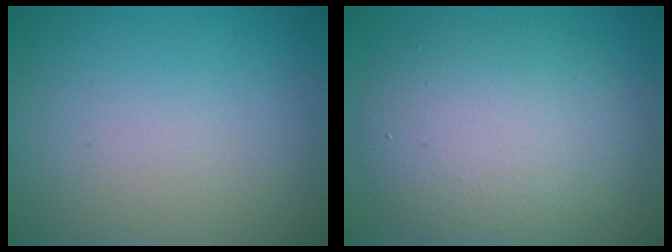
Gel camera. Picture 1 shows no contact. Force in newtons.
{"total": 7.4, "press": 7.4, "slide": 0.4}